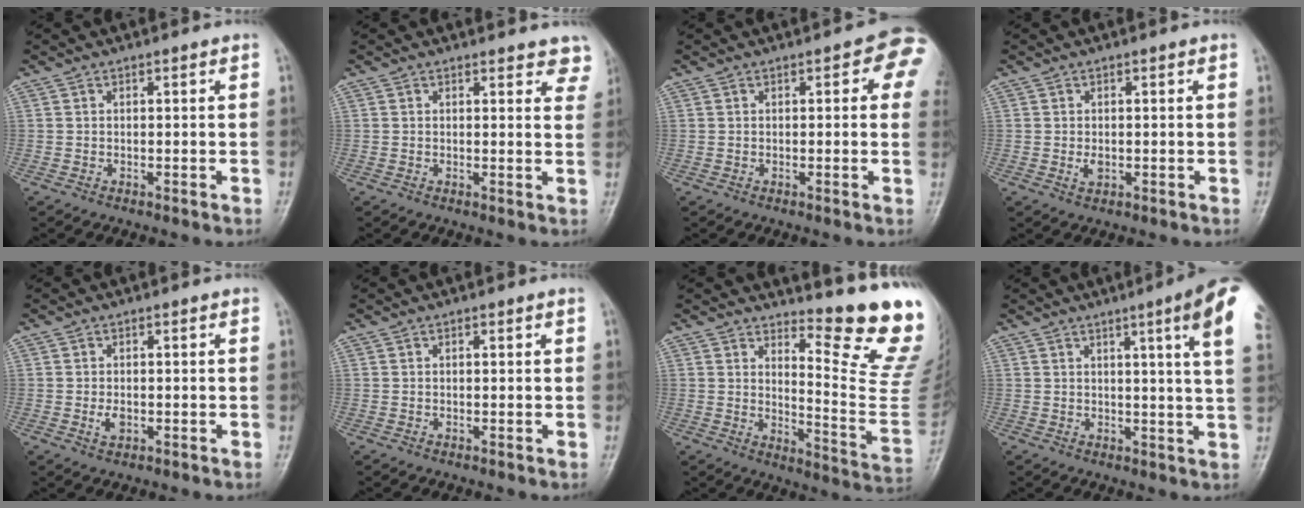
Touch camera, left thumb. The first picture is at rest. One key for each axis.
{"total": 5.2, "fx": 4.6, "fy": 2.1, "fz": 0.9, "tx": 0.030, "ty": -0.023, "tz": 0.031}
{"total": 6.4, "fx": 1.8, "fy": 2.8, "fz": 5.5, "tx": -0.030, "ty": 0.001, "tz": 0.009}
{"total": 2.3, "fx": -0.1, "fy": 1.6, "fz": 1.6, "tx": -0.022, "ty": -0.004, "tz": 0.001}
{"total": 2.3, "fx": -0.4, "fy": 1.5, "fz": 1.7, "tx": -0.026, "ty": -0.001, "tz": -0.008}
{"total": 0.6, "fx": 0.3, "fy": 0.3, "fz": 0.5, "tx": -0.006, "ty": 0.000, "tz": 0.003}
{"total": 16.0, "fx": 12.1, "fy": 2.2, "fz": 10.2, "tx": -0.107, "ty": -0.152, "tz": 0.161}
{"total": 11.7, "fx": 5.4, "fy": 0.2, "fz": 10.4, "tx": -0.131, "ty": -0.020, "tz": 0.051}